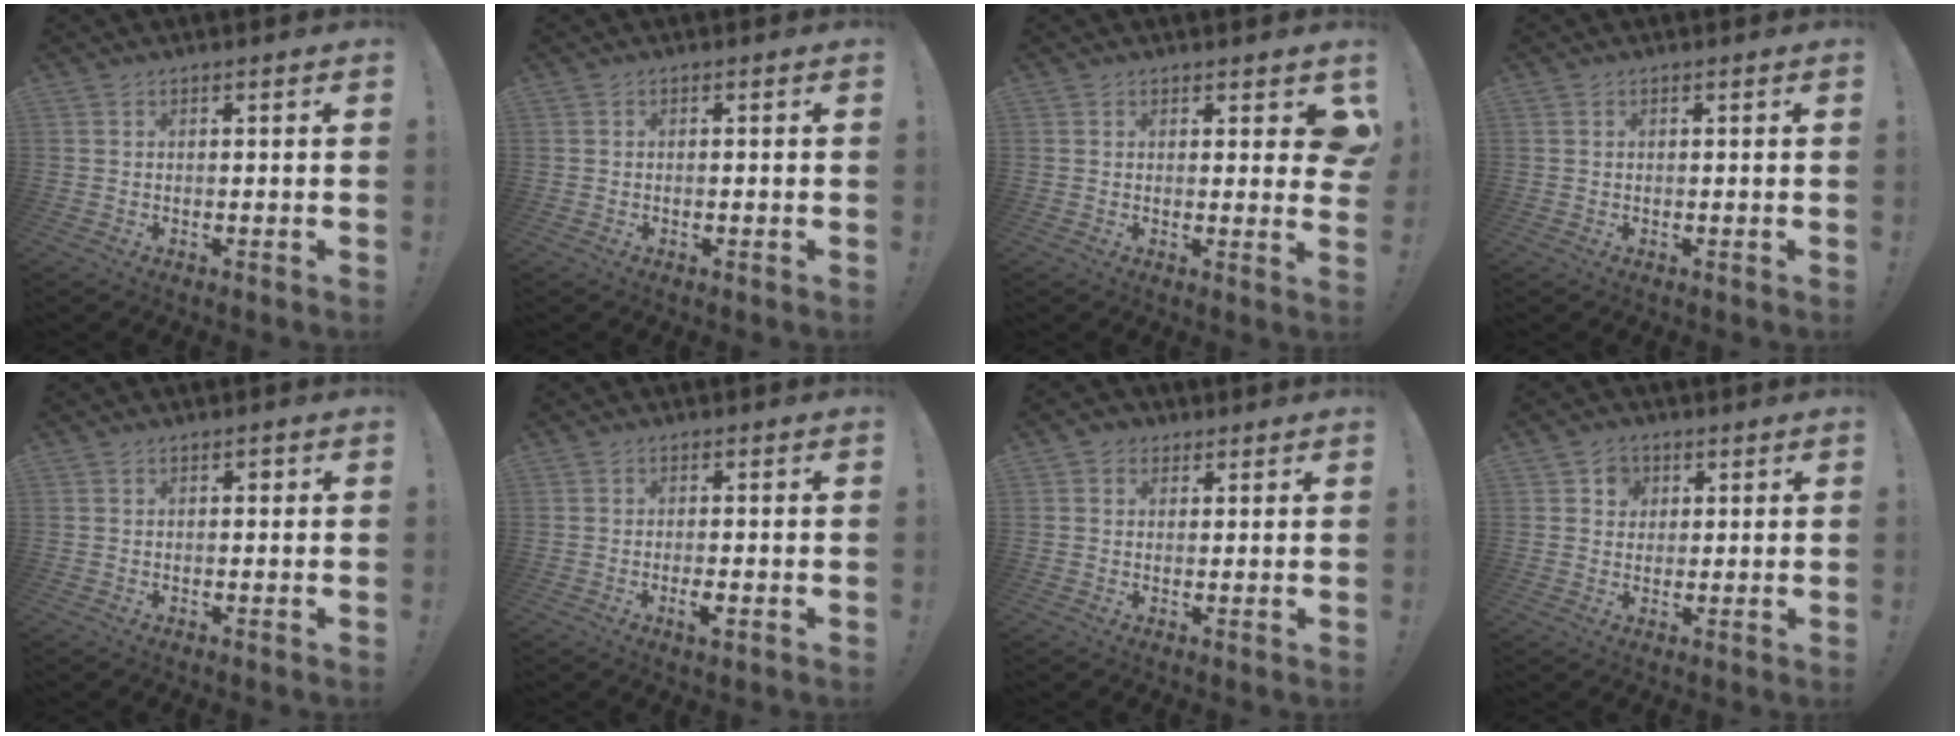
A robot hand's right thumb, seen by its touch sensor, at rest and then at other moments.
{"total": 0.8, "force": [-0.7, 0.1, 0.3], "torque": [-0.008, 0.002, -0.012]}
{"total": 3.8, "force": [1.8, 1.9, 2.8], "torque": [-0.021, -0.010, 0.030]}
{"total": 0.0}
{"total": 0.9, "force": [0.0, 0.8, 0.4], "torque": [-0.003, 0.003, -0.003]}
{"total": 3.3, "force": [-1.5, 0.7, 2.9], "torque": [-0.046, -0.002, -0.029]}
{"total": 2.9, "force": [0.9, 2.7, 0.7], "torque": [-0.010, 0.003, 0.017]}
{"total": 4.4, "force": [1.6, 3.9, 1.0], "torque": [-0.012, -0.002, 0.028]}